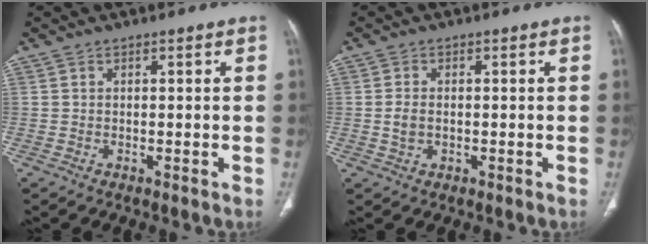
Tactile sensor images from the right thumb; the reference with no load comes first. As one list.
[{"total": 2.6, "force": [-0.2, 1.7, 2.0], "torque": [-0.044, 0.001, -0.005]}]